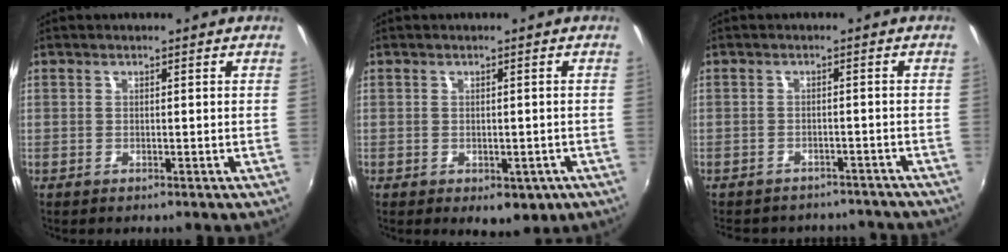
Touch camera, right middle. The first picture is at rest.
{"total": 5.0, "force": [-2.2, 3.3, 3.1], "torque": [-0.047, -0.015, -0.023]}
{"total": 11.5, "force": [-10.1, 4.4, 3.3], "torque": [-0.079, 0.000, -0.125]}